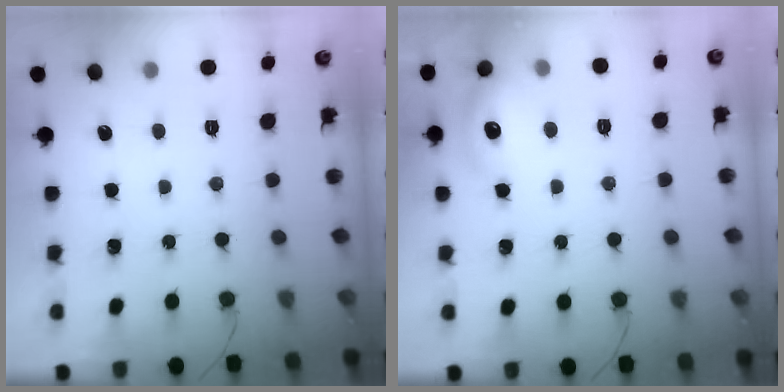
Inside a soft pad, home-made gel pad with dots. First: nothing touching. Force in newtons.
{"total": 11.8, "press": 11.8, "slide": 0.8}